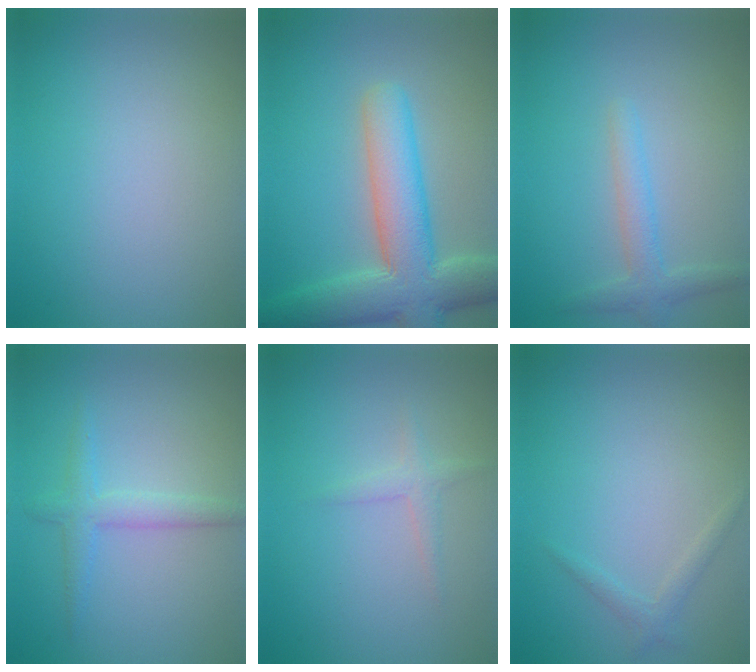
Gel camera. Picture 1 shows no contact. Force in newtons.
{"total": 8.6, "press": 8.6, "slide": 0.7}
{"total": 2.3, "press": 2.3, "slide": 0.1}
{"total": 2.3, "press": 2.3, "slide": 0.1}
{"total": 1.3, "press": 1.3, "slide": 0.1}
{"total": 1.1, "press": 1.1, "slide": 0.1}